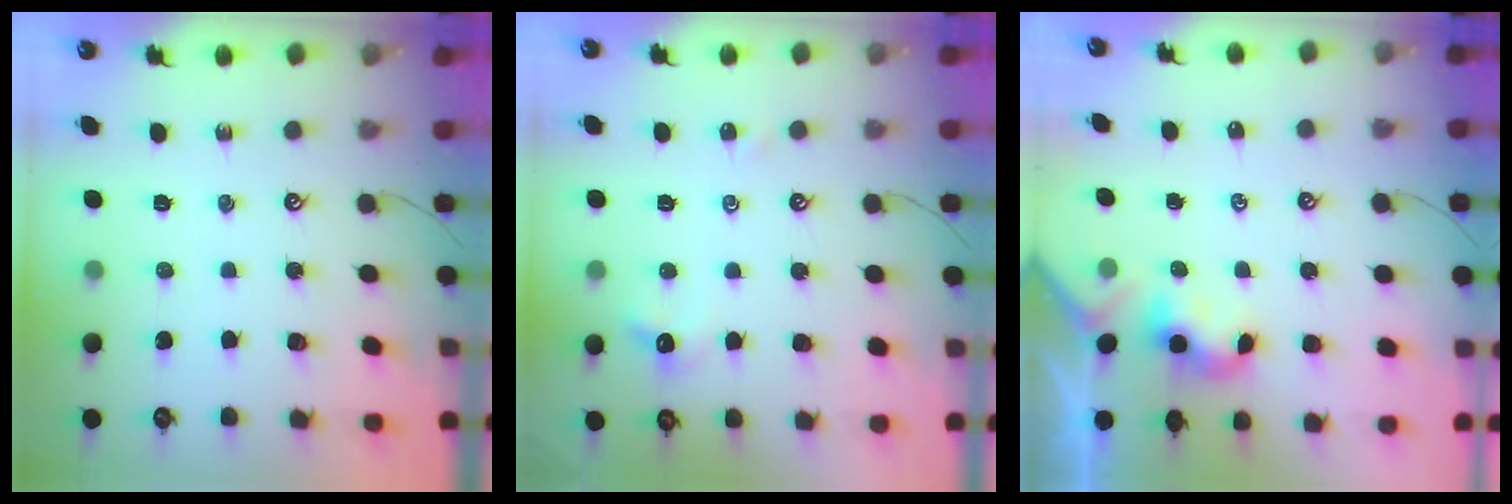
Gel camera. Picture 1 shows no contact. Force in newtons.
{"total": 2.1, "press": 2.0, "slide": 0.6}
{"total": 2.0, "press": 2.0, "slide": 0.2}